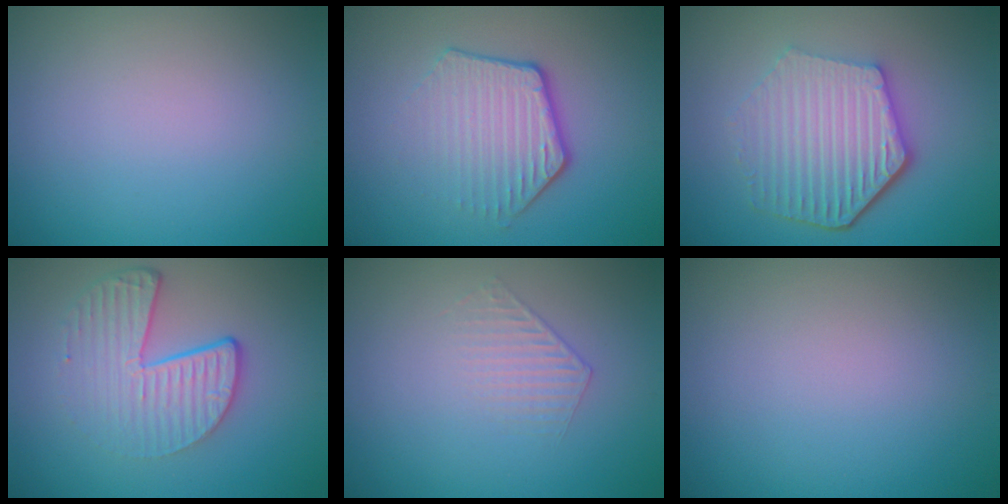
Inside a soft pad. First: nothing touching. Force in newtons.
{"total": 3.8, "press": 2.9, "slide": 2.5}
{"total": 6.1, "press": 4.5, "slide": 4.0}
{"total": 4.7, "press": 3.0, "slide": 3.6}
{"total": 1.0, "press": 0.4, "slide": 0.9}
{"total": 0.0}